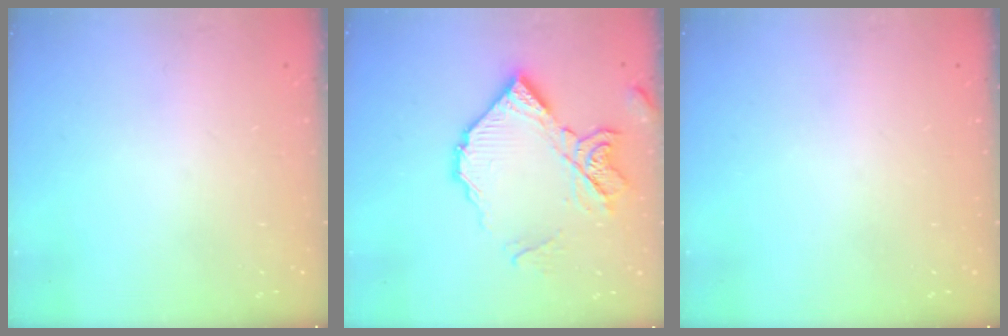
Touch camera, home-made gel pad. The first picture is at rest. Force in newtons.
{"total": 16.1, "press": 16.0, "slide": 1.4}
{"total": 0.0}